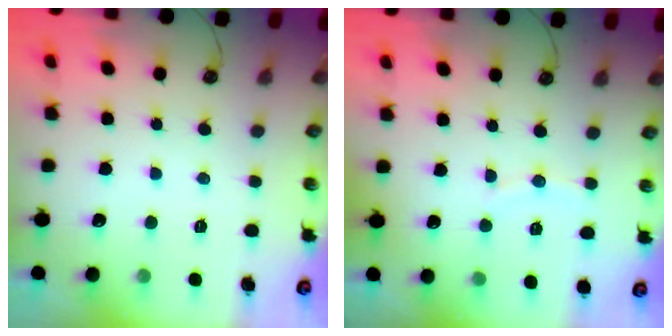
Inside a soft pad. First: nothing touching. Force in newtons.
{"total": 5.4, "press": 5.3, "slide": 1.1}